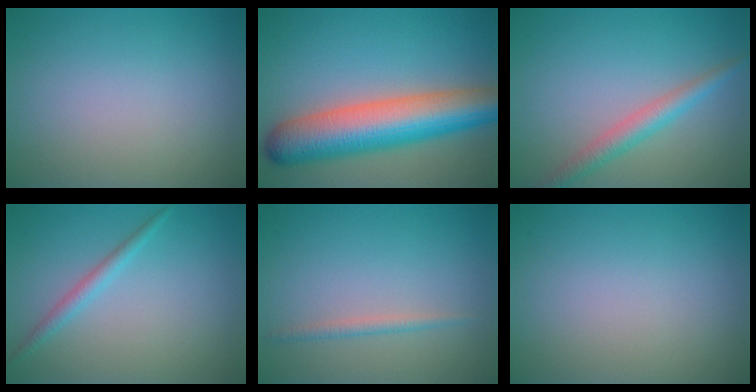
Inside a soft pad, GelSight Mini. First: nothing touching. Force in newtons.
{"total": 10.2, "press": 10.2, "slide": 0.4}
{"total": 2.7, "press": 2.7, "slide": 0.0}
{"total": 1.6, "press": 1.6, "slide": 0.0}
{"total": 1.2, "press": 1.2, "slide": 0.0}
{"total": 0.0}